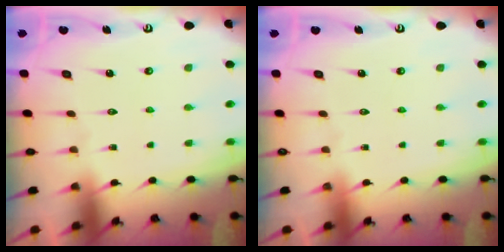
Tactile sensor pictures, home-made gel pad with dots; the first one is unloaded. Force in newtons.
{"total": 0.0}